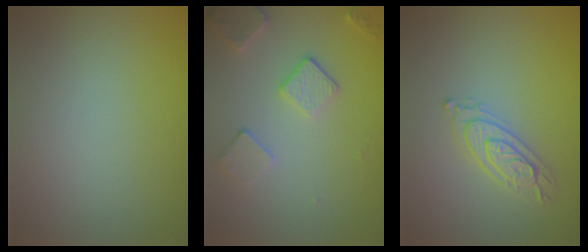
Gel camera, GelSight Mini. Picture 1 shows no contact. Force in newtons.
{"total": 3.6, "press": 2.8, "slide": 2.2}
{"total": 2.4, "press": 2.4, "slide": 0.3}